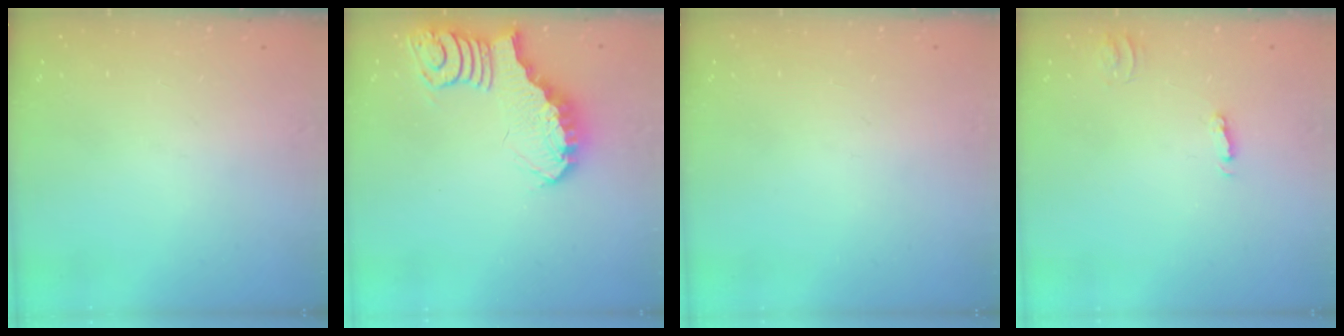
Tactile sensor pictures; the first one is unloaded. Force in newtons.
{"total": 3.5, "press": 3.5, "slide": 0.5}
{"total": 0.0}
{"total": 2.5, "press": 2.5, "slide": 0.2}